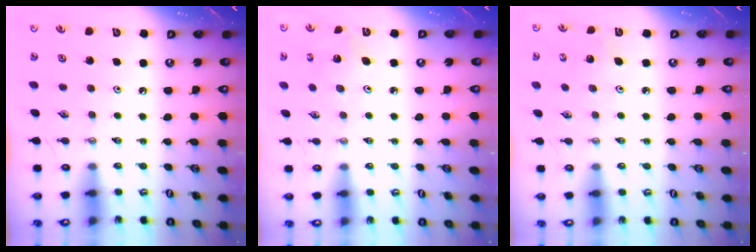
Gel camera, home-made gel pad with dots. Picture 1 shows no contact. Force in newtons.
{"total": 4.0, "press": 4.0, "slide": 0.2}
{"total": 4.5, "press": 4.3, "slide": 1.2}